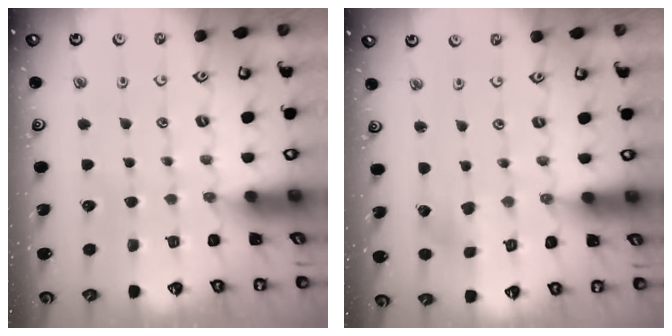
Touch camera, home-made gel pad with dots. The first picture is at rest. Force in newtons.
{"total": 1.8, "press": 1.8, "slide": 0.2}